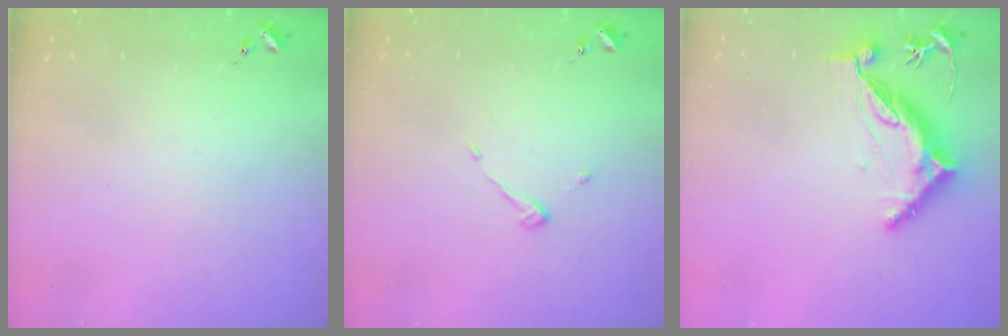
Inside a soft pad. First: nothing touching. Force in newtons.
{"total": 3.6, "press": 3.6, "slide": 0.2}
{"total": 10.7, "press": 10.6, "slide": 1.2}